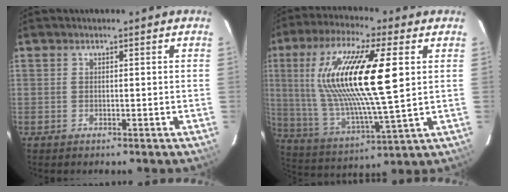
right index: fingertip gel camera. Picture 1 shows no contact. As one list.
[{"total": 21.4, "force": [5.0, 4.4, 20.3], "torque": [-0.384, 0.005, 0.097]}]